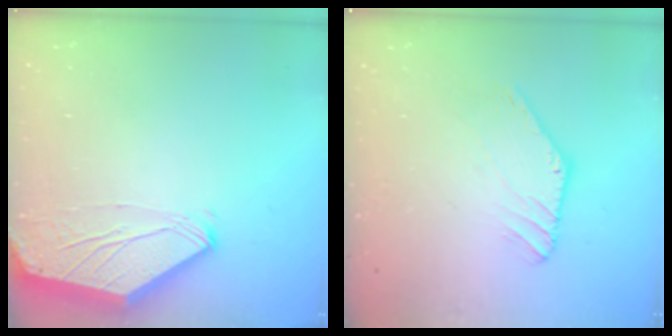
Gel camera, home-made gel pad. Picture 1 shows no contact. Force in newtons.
{"total": 1.3, "press": 1.3, "slide": 0.0}